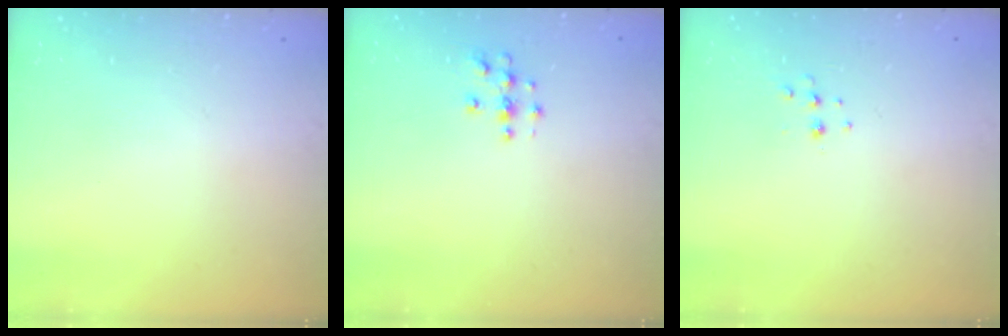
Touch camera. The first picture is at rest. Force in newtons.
{"total": 3.7, "press": 3.7, "slide": 0.2}
{"total": 3.8, "press": 3.7, "slide": 0.7}